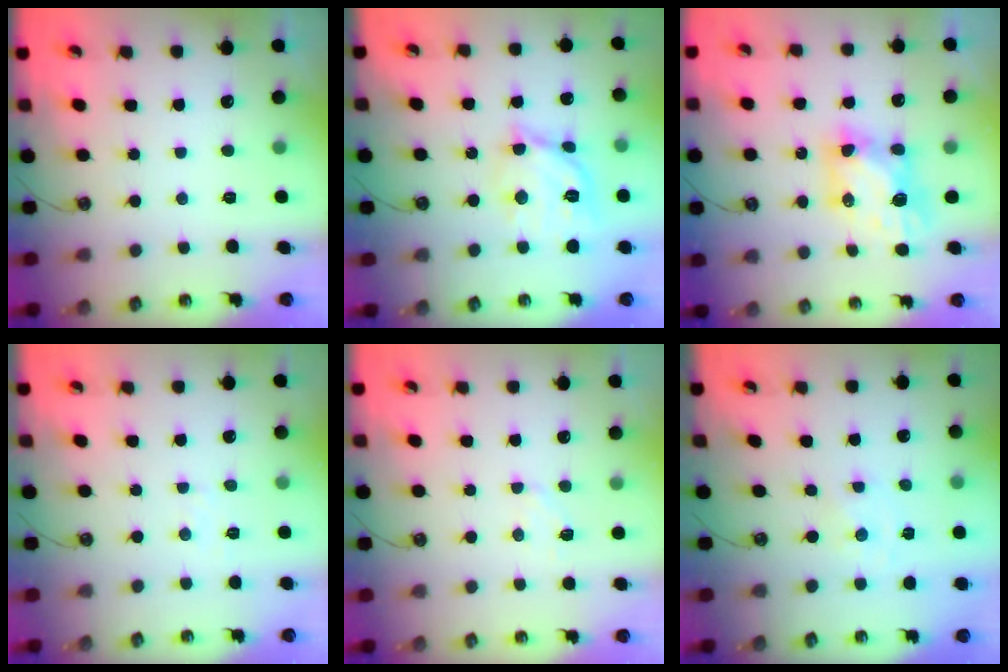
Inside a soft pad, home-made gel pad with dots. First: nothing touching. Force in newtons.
{"total": 14.2, "press": 14.2, "slide": 1.1}
{"total": 7.6, "press": 7.6, "slide": 0.8}
{"total": 4.3, "press": 4.3, "slide": 0.5}
{"total": 4.9, "press": 4.8, "slide": 0.8}
{"total": 0.0}